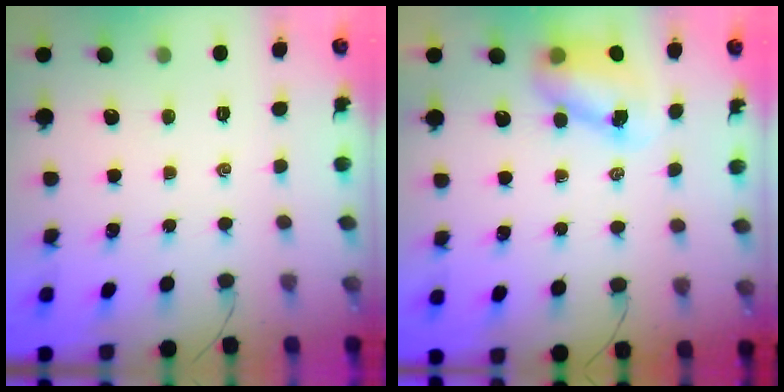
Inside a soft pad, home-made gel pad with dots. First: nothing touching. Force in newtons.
{"total": 7.9, "press": 7.8, "slide": 1.3}